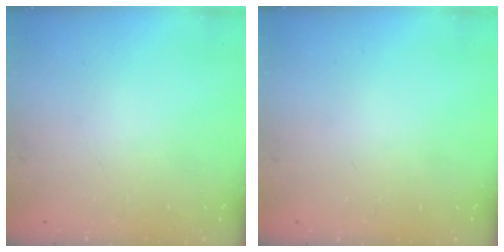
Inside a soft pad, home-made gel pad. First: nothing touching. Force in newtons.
{"total": 0.0}